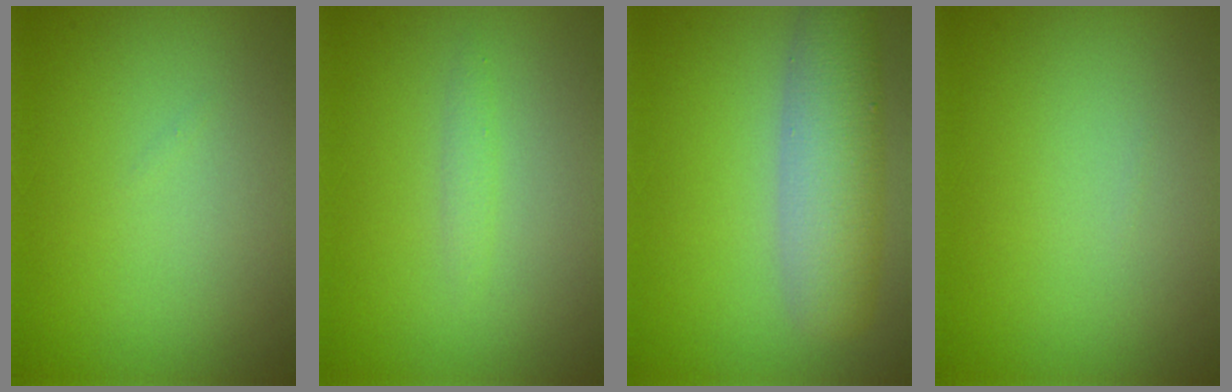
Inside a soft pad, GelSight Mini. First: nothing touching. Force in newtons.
{"total": 0.8, "press": 0.8, "slide": 0.0}
{"total": 5.6, "press": 5.6, "slide": 0.3}
{"total": 0.0}